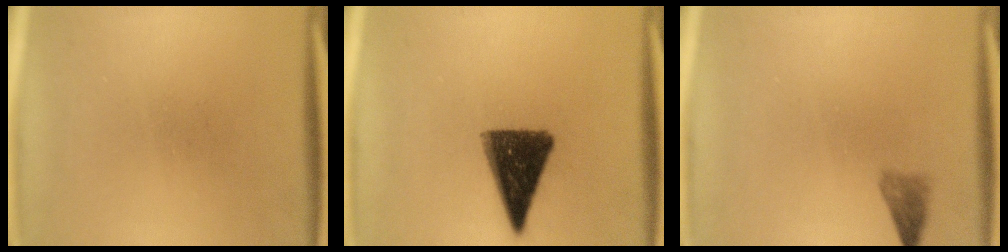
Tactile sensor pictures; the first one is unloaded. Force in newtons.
{"total": 12.5}
{"total": 1.7}